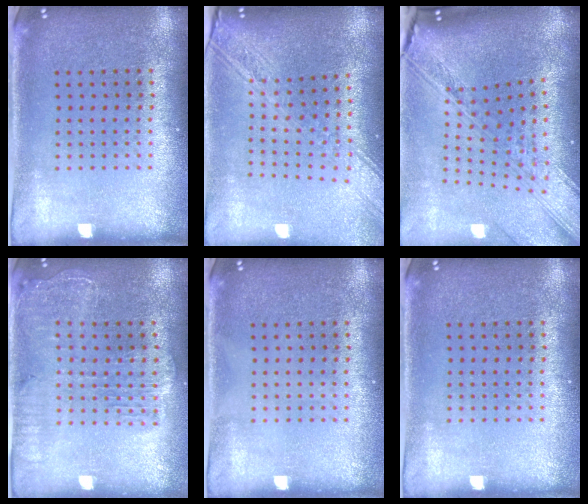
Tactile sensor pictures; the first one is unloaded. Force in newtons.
{"total": 2.5, "press": 2.1, "slide": 1.4}
{"total": 4.0, "press": 2.9, "slide": 2.8}
{"total": 2.0, "press": 1.8, "slide": 0.8}
{"total": 0.0}
{"total": 0.0}